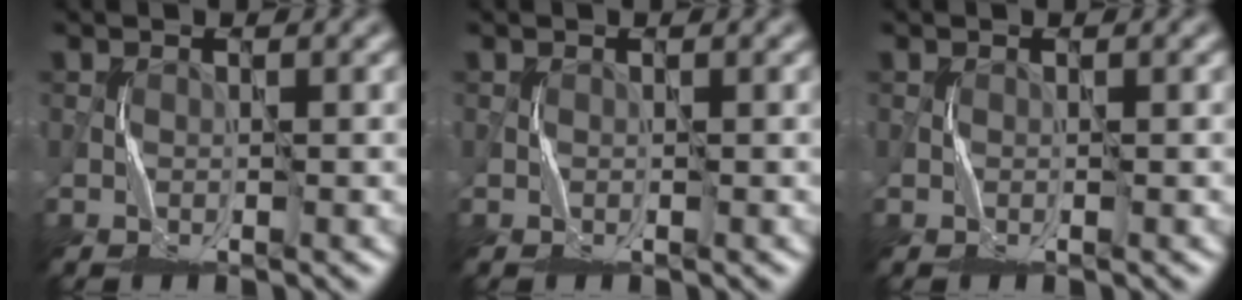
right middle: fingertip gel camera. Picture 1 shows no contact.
{"total": 0.0}
{"total": 0.0}